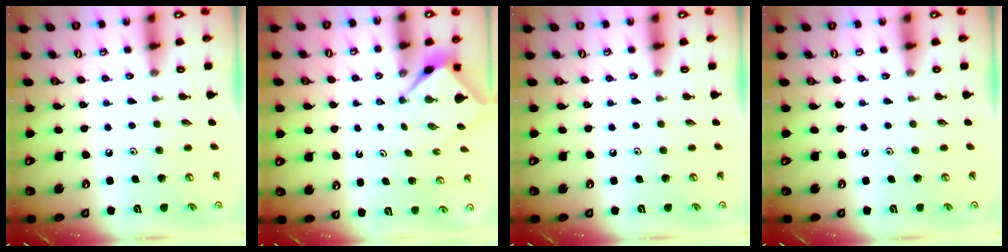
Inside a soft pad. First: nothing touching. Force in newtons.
{"total": 2.8, "press": 2.8, "slide": 0.1}
{"total": 0.0}
{"total": 0.0}